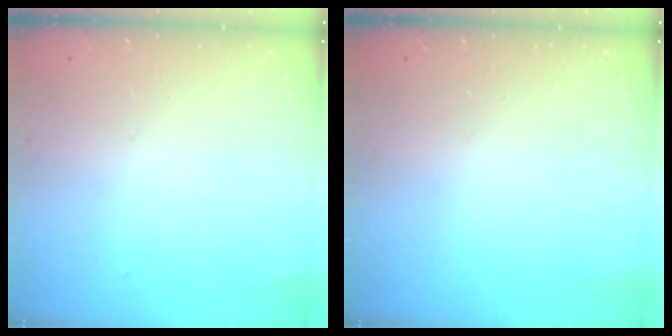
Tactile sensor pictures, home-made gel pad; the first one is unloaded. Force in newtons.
{"total": 0.0}